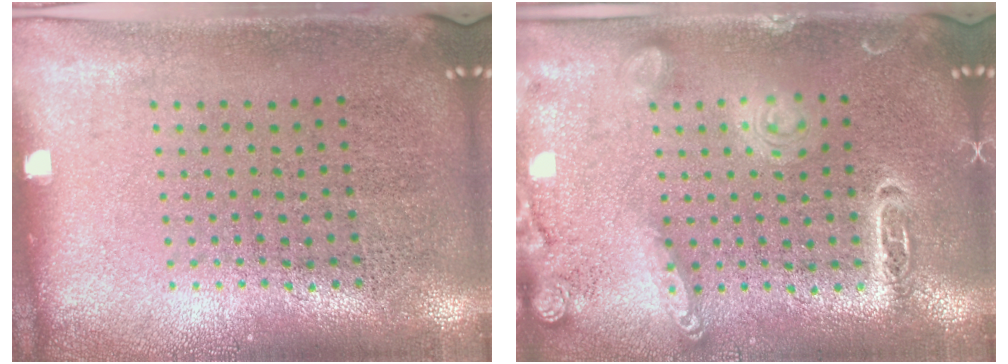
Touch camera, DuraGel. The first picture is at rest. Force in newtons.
{"total": 1.9, "press": 1.8, "slide": 0.4}